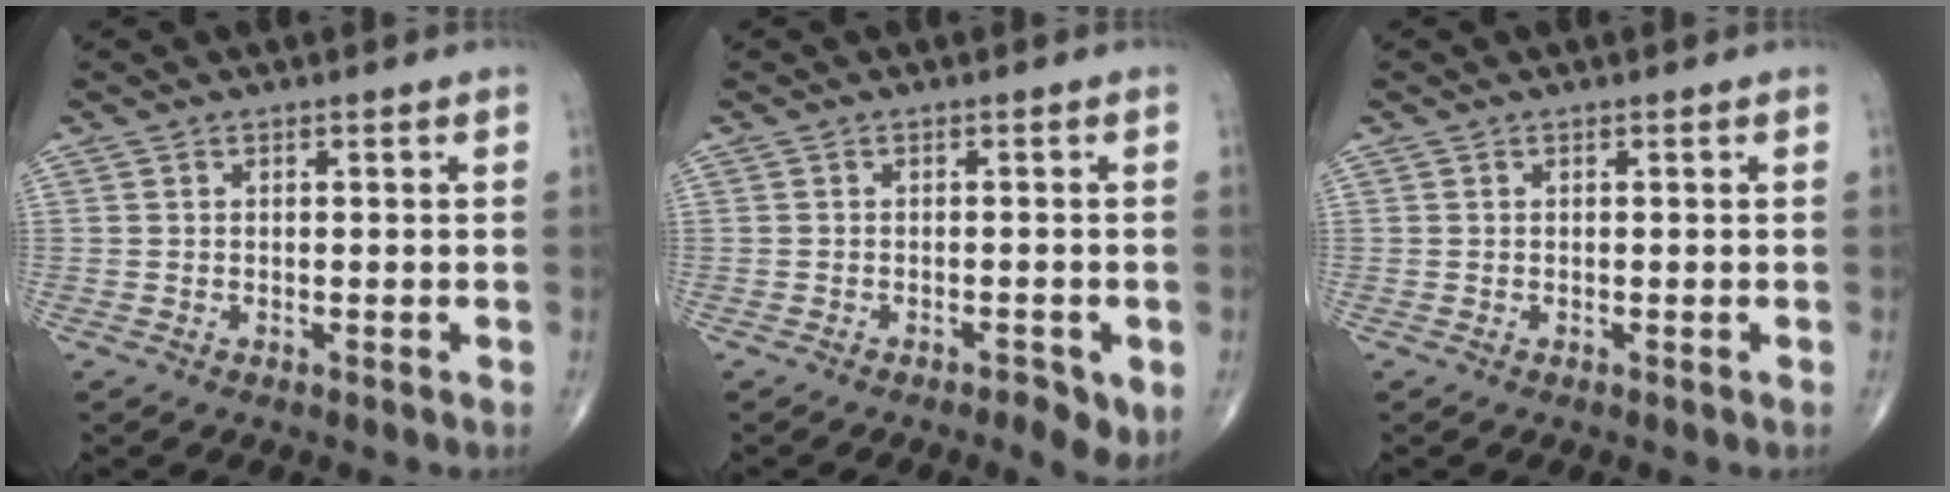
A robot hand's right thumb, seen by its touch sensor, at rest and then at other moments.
{"total": 3.6, "force": [-1.5, 1.3, 2.9], "torque": [-0.044, 0.002, -0.019]}
{"total": 0.0}